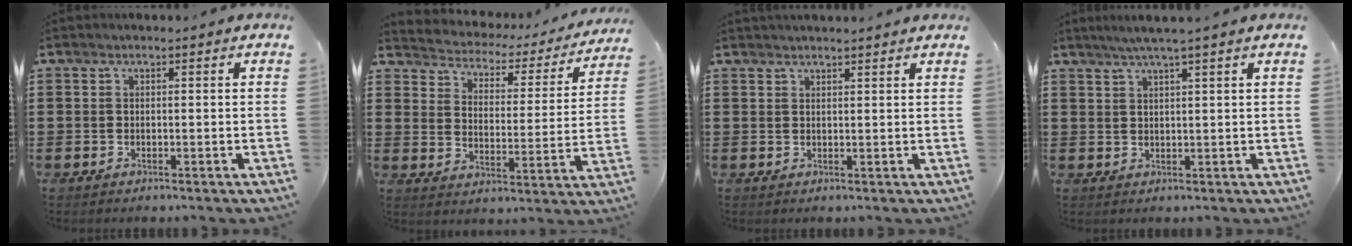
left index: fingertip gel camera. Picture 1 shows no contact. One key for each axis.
{"total": 2.3, "fx": 2.2, "fy": 0.7, "fz": 0.1, "tx": -0.021, "ty": -0.026, "tz": 0.026}
{"total": 1.4, "fx": 1.4, "fy": -0.1, "fz": 0.2, "tx": -0.006, "ty": 0.000, "tz": 0.028}
{"total": 2.6, "fx": 2.0, "fy": -0.5, "fz": 1.6, "tx": -0.032, "ty": 0.000, "tz": 0.036}